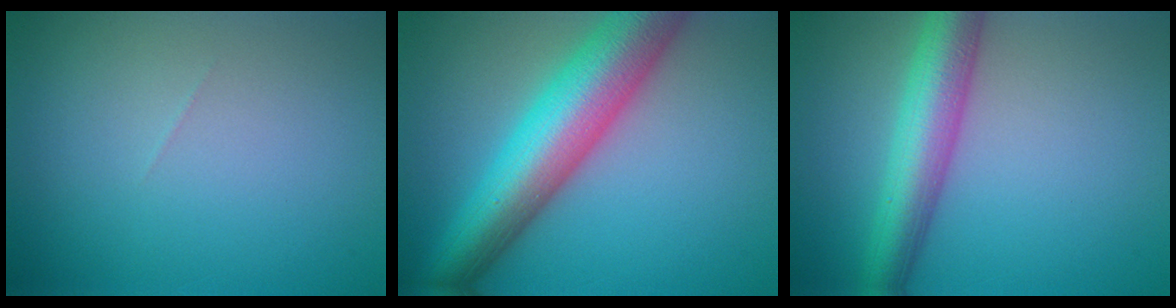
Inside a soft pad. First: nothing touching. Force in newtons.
{"total": 10.3, "press": 10.3, "slide": 0.3}
{"total": 6.0, "press": 6.0, "slide": 0.1}